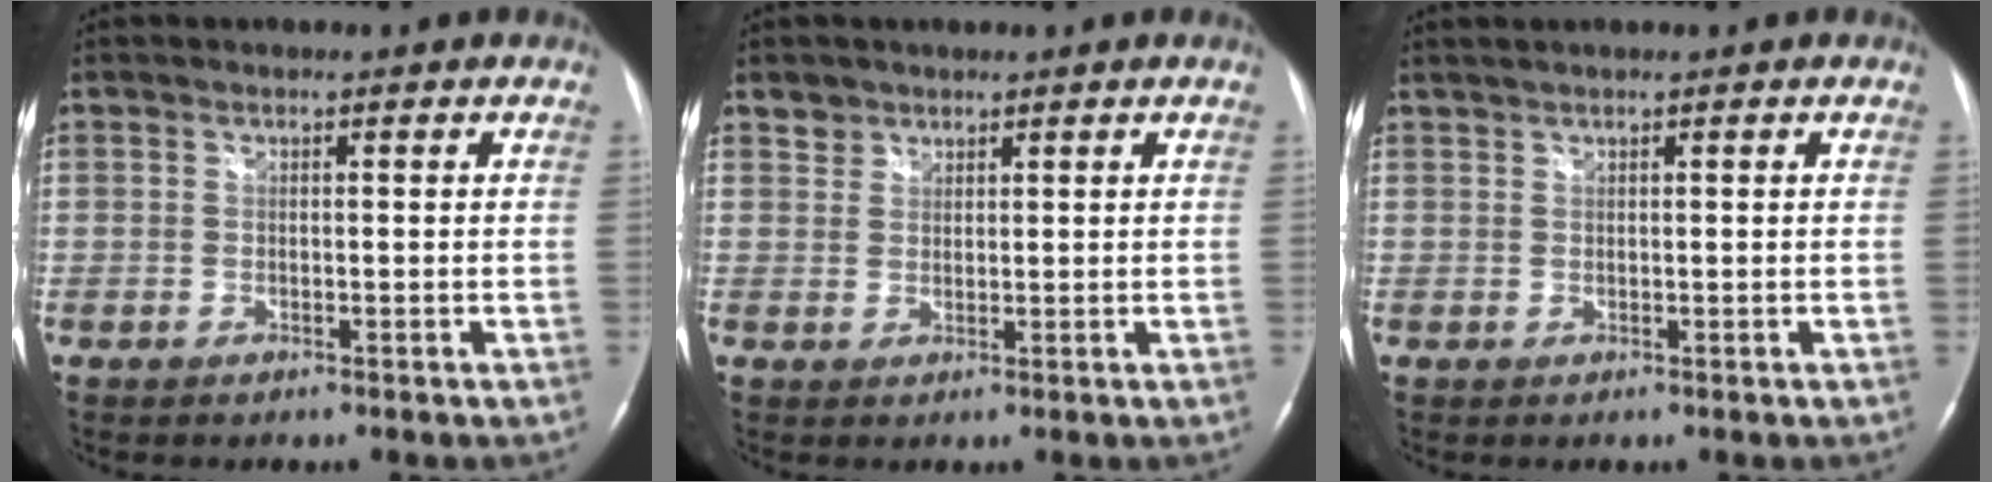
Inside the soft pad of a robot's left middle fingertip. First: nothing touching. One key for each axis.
{"total": 2.0, "fx": 1.5, "fy": 1.3, "fz": -0.2, "tx": 0.010, "ty": 0.008, "tz": 0.023}
{"total": 1.1, "fx": 1.0, "fy": -0.1, "fz": 0.4, "tx": -0.011, "ty": 0.009, "tz": 0.025}